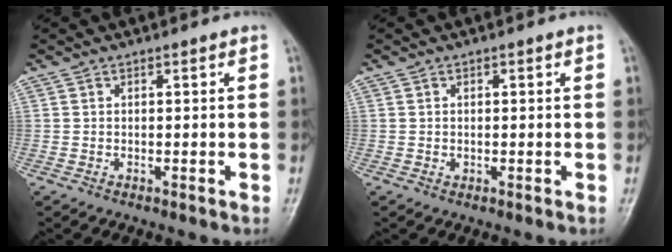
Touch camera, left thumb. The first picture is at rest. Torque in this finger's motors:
{"motor_torque": [0.00, 0.00, 0.02, 0.00, 0.00]}